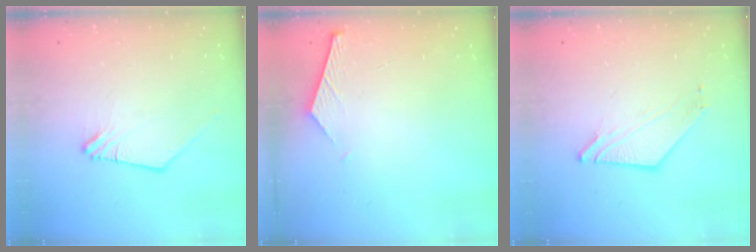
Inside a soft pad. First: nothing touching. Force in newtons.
{"total": 4.0, "press": 4.0, "slide": 0.3}
{"total": 2.9, "press": 2.9, "slide": 0.2}